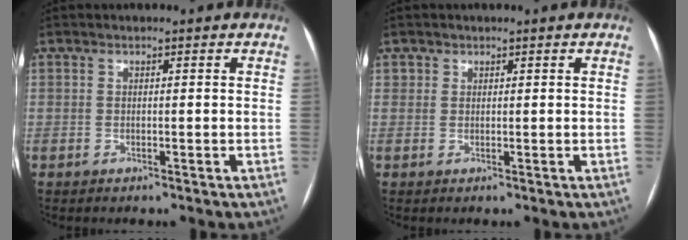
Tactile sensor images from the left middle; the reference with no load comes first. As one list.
[{"total": 0.8, "force": [0.4, 0.7, 0.0], "torque": [0.010, 0.000, 0.002]}]